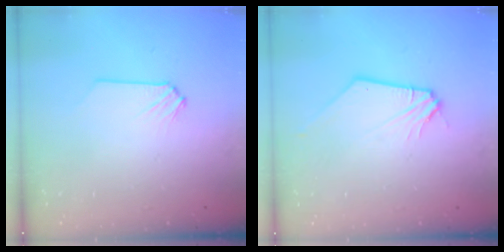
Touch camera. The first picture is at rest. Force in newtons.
{"total": 1.9, "press": 1.9, "slide": 0.4}